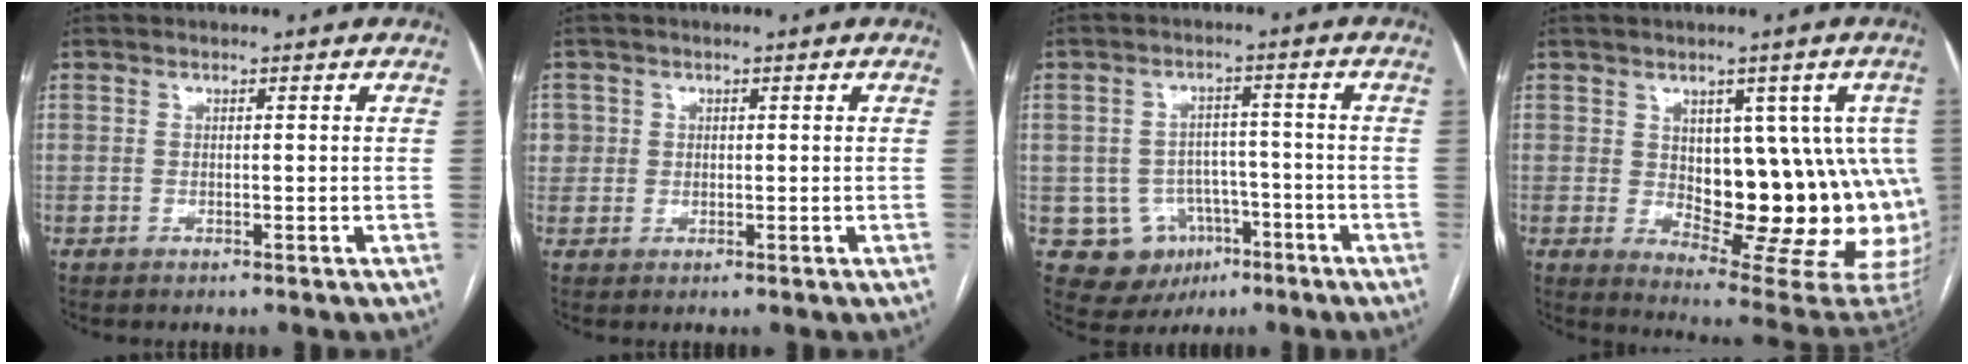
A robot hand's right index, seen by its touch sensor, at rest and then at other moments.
{"total": 2.8, "force": [0.7, 2.7, 0.2], "torque": [0.012, 0.007, 0.014]}
{"total": 8.4, "force": [-3.2, 7.4, 2.2], "torque": [-0.035, 0.014, -0.035]}
{"total": 17.6, "force": [1.0, 8.4, 15.4], "torque": [-0.146, 0.011, 0.035]}